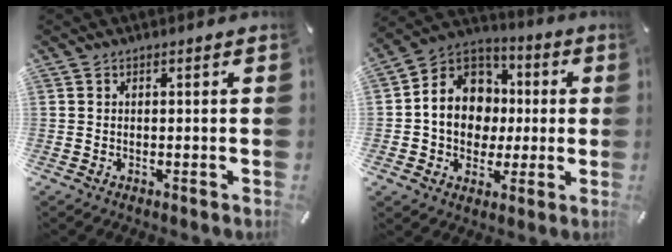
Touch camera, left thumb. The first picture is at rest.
{"total": 13.2, "force": [-0.6, 11.8, 5.8], "torque": [-0.121, 0.009, -0.005]}